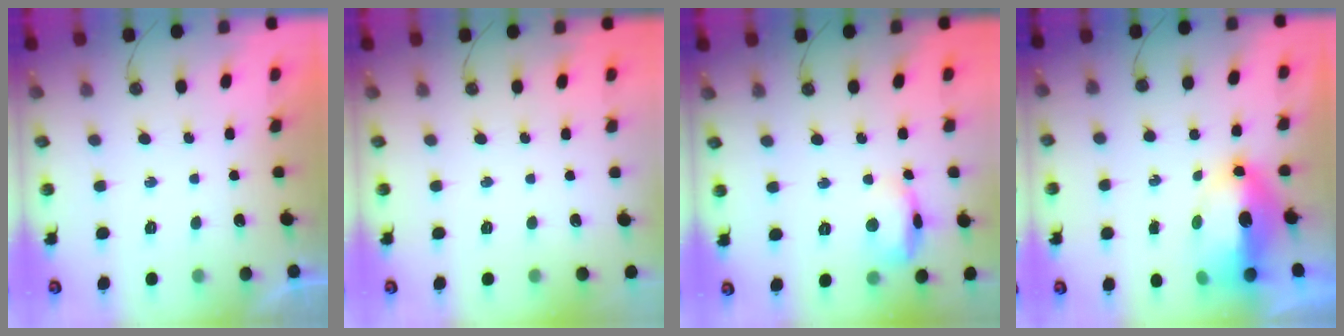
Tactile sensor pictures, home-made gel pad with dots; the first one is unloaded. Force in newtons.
{"total": 0.0}
{"total": 14.0, "press": 9.7, "slide": 10.0}
{"total": 11.0, "press": 10.9, "slide": 1.1}